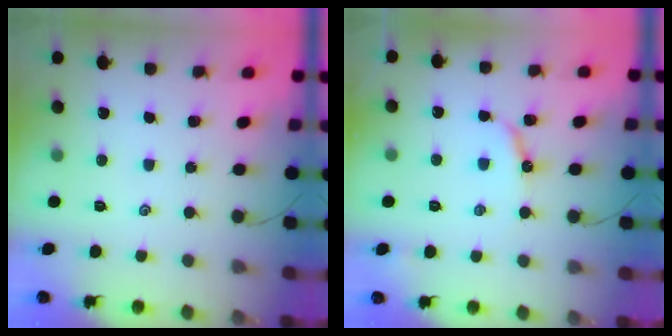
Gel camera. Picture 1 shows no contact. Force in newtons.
{"total": 5.6, "press": 5.6, "slide": 0.4}